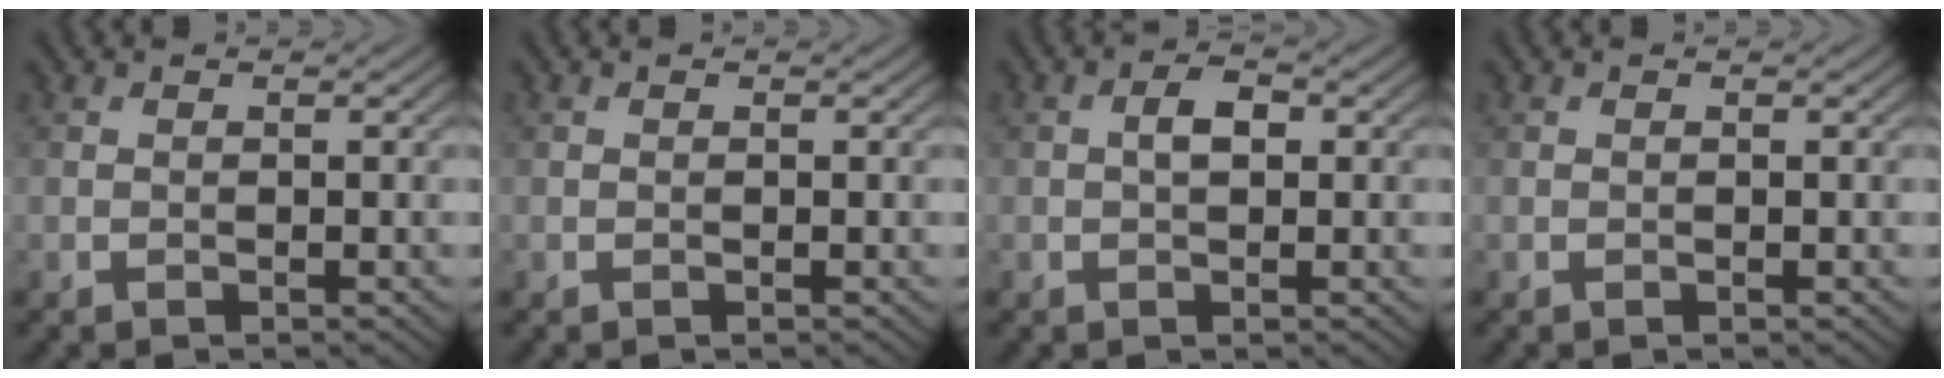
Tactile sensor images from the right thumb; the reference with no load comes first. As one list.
[{"total": 0.0}, {"total": 2.3, "force": [0.2, 1.2, 1.9], "torque": [-0.034, 0.006, 0.000]}, {"total": 0.0}]